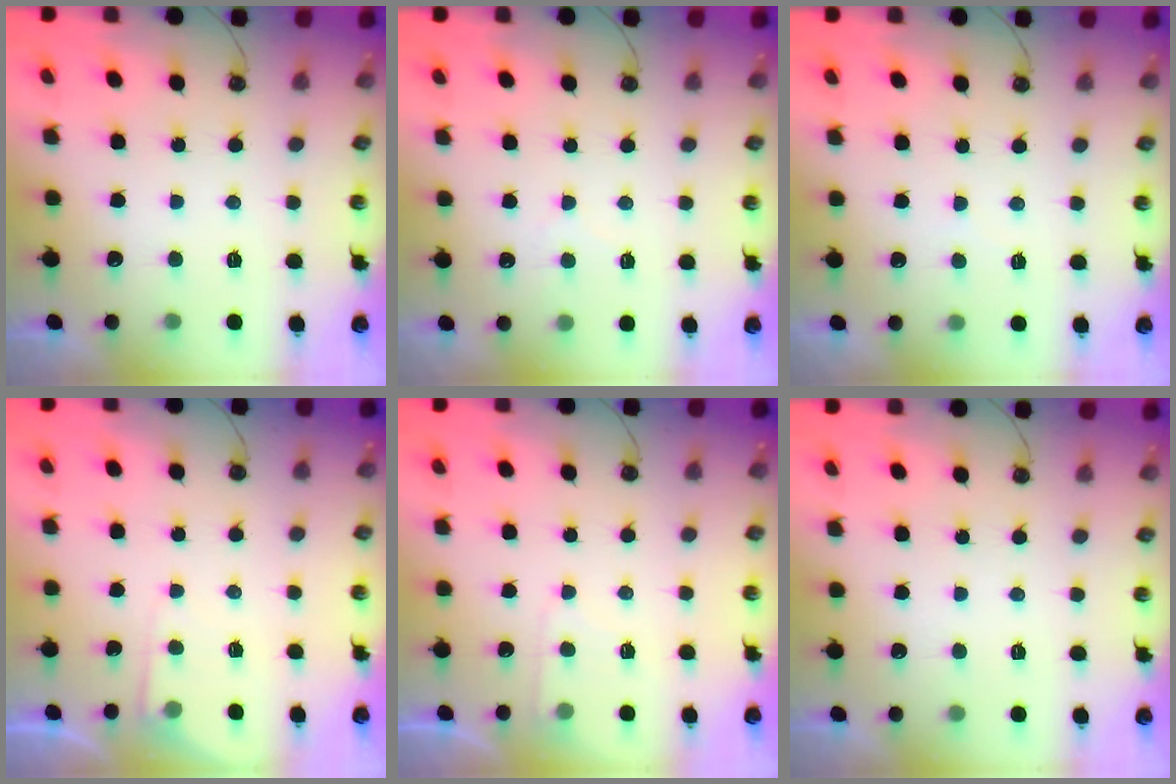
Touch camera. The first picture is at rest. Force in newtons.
{"total": 4.1, "press": 4.1, "slide": 0.4}
{"total": 1.9, "press": 1.9, "slide": 0.3}
{"total": 3.8, "press": 3.8, "slide": 0.5}
{"total": 4.1, "press": 4.1, "slide": 0.5}
{"total": 0.0}